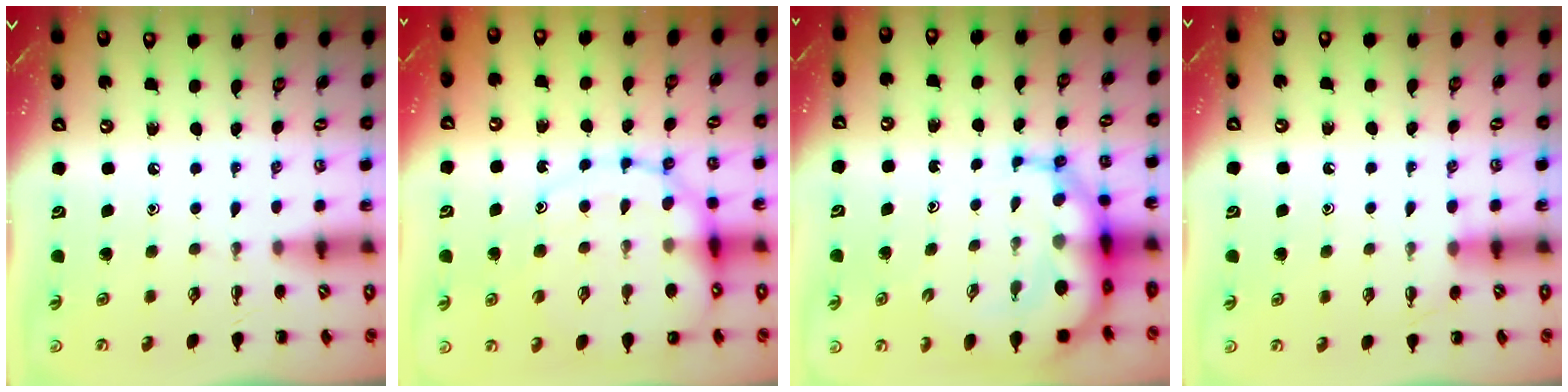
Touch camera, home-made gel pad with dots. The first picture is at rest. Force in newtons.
{"total": 16.8, "press": 16.4, "slide": 3.7}
{"total": 11.7, "press": 11.3, "slide": 3.2}
{"total": 4.5, "press": 4.3, "slide": 1.4}